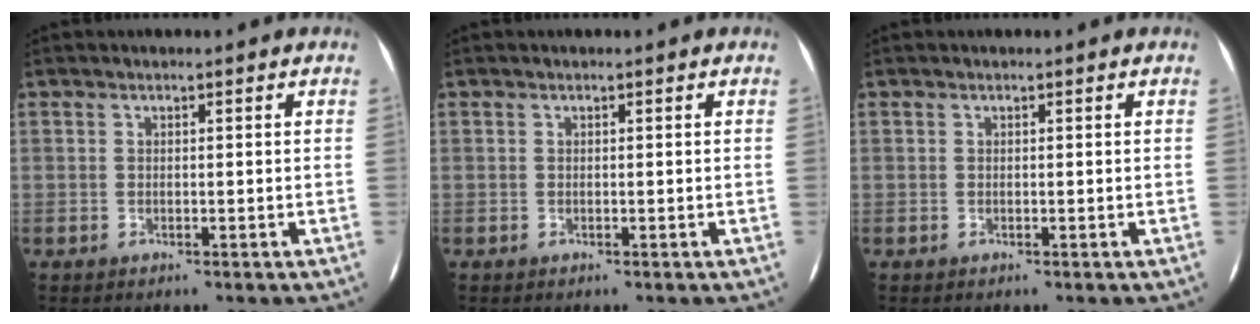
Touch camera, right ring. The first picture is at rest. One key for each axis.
{"total": 0.0}
{"total": 0.0}